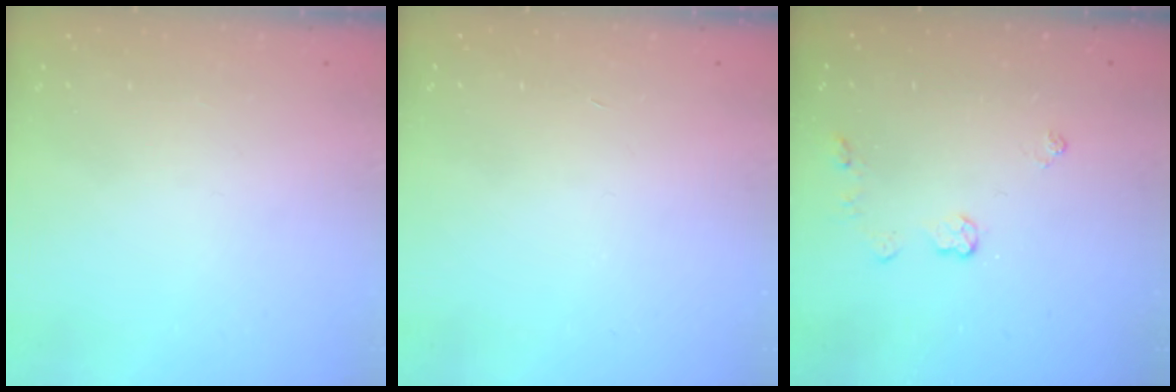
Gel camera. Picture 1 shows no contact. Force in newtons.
{"total": 0.9, "press": 0.9, "slide": 0.2}
{"total": 3.6, "press": 3.6, "slide": 0.4}